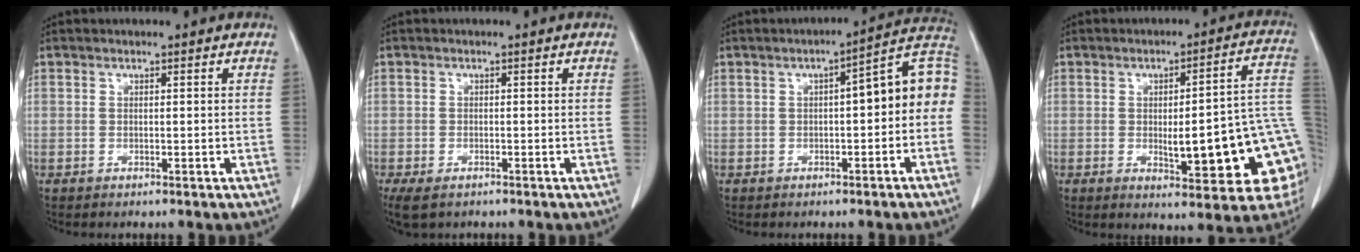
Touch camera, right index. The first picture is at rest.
{"total": 4.5, "force": [-3.0, 2.3, 2.4], "torque": [-0.051, -0.012, -0.046]}
{"total": 10.1, "force": [-0.1, 2.5, 9.8], "torque": [-0.130, 0.044, -0.004]}
{"total": 18.2, "force": [-3.1, 3.3, 17.7], "torque": [-0.149, 0.025, -0.025]}